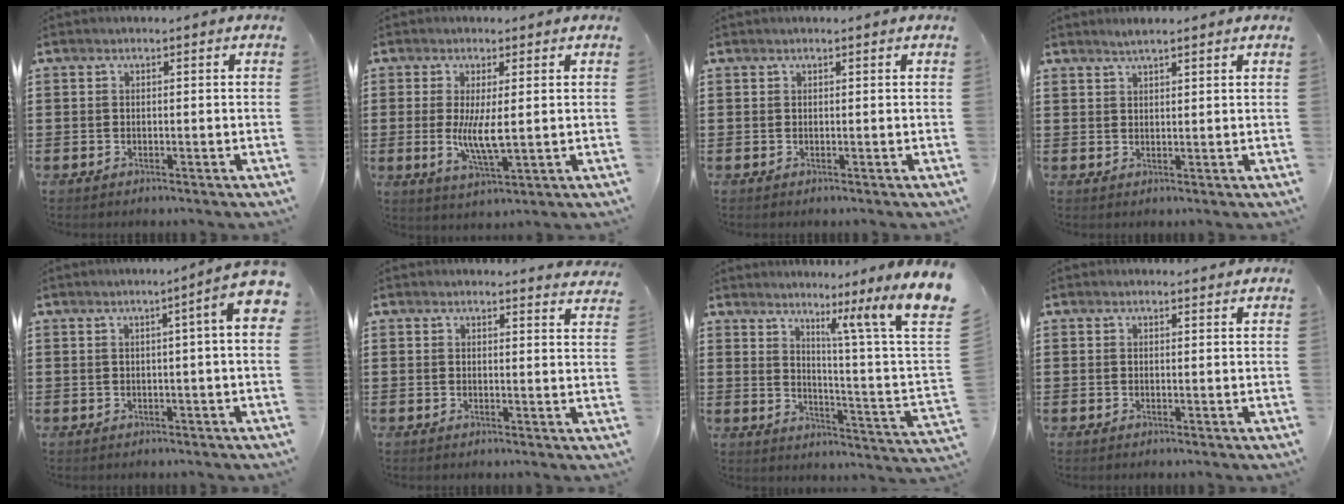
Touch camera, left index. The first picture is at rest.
{"total": 6.0, "force": [0.2, 1.4, 5.8], "torque": [-0.105, -0.007, 0.001]}
{"total": 0.0}
{"total": 1.6, "force": [1.6, 0.0, 0.4], "torque": [-0.011, 0.003, 0.030]}
{"total": 4.8, "force": [1.0, 0.2, 4.6], "torque": [-0.071, -0.012, 0.013]}
{"total": 2.3, "force": [2.3, -0.2, 0.1], "torque": [-0.002, -0.011, 0.042]}
{"total": 7.9, "force": [5.2, -1.2, 5.8], "torque": [-0.101, -0.051, 0.069]}
{"total": 0.8, "force": [0.8, 0.1, -0.1], "torque": [-0.001, 0.000, 0.015]}